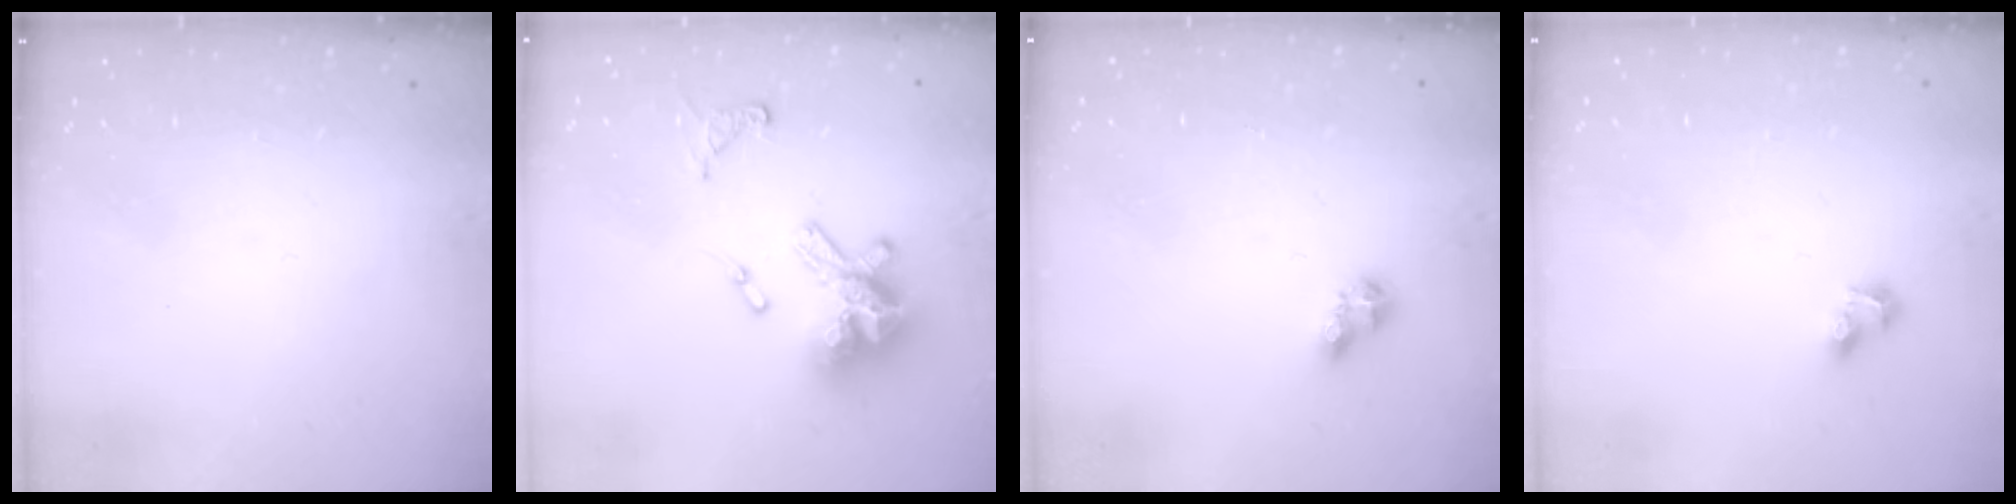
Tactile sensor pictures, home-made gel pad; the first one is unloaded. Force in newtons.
{"total": 15.9, "press": 15.9, "slide": 1.7}
{"total": 5.7, "press": 5.7, "slide": 0.5}
{"total": 4.5, "press": 4.0, "slide": 2.0}